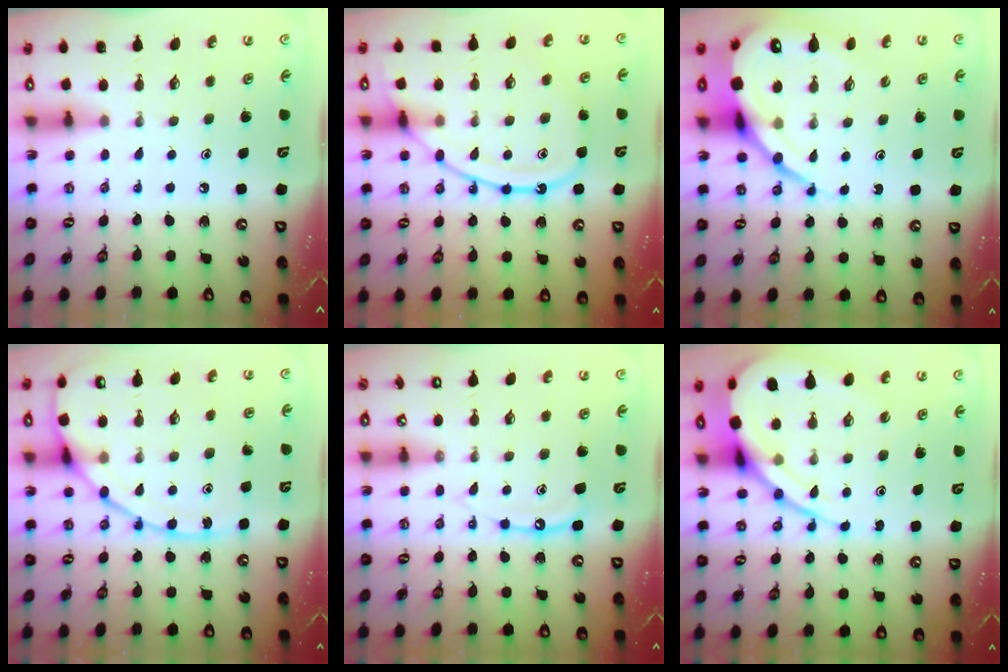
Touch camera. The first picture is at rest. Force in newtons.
{"total": 15.1, "press": 15.0, "slide": 1.1}
{"total": 13.7, "press": 13.6, "slide": 1.5}
{"total": 13.4, "press": 13.4, "slide": 1.3}
{"total": 10.3, "press": 10.3, "slide": 0.9}
{"total": 14.3, "press": 14.2, "slide": 1.3}